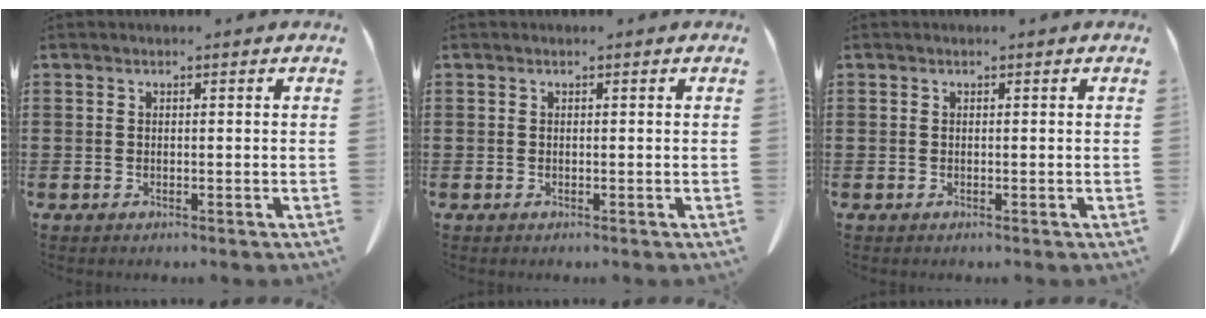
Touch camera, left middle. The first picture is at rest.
{"total": 0.0}
{"total": 0.0}